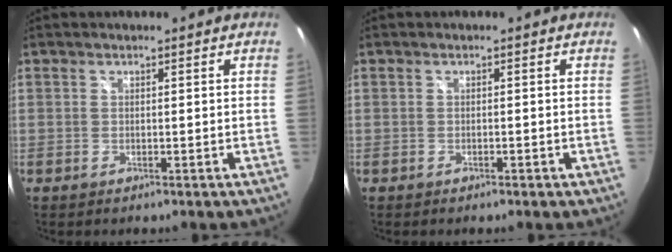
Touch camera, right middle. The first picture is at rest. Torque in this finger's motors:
{"motor_torque": [-0.29, -0.05, 0.08, 0.00]}